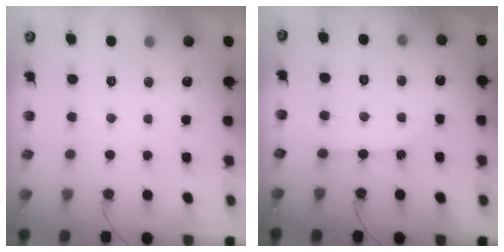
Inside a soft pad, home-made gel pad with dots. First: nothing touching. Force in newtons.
{"total": 2.5, "press": 2.5, "slide": 0.2}